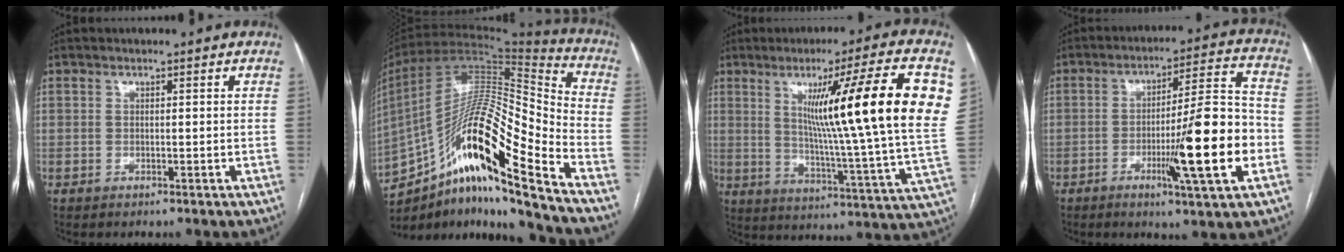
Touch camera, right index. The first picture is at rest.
{"total": 23.2, "force": [-14.3, 1.9, 18.1], "torque": [-0.330, 0.011, -0.254]}
{"total": 23.6, "force": [7.0, -1.2, 22.5], "torque": [-0.291, 0.001, 0.093]}
{"total": 15.6, "force": [-4.5, 0.0, 14.9], "torque": [-0.232, -0.007, -0.071]}